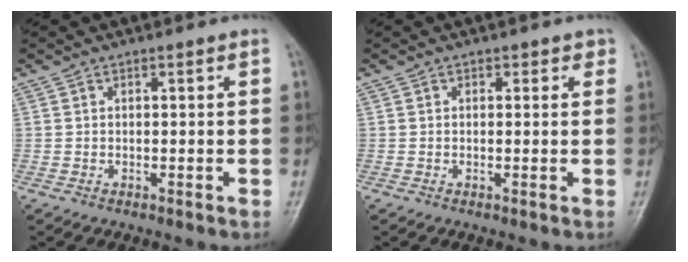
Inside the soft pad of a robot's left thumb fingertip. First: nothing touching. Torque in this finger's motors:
{"motor_torque": [0.03, 0.05, -0.01, -0.19, -0.02]}